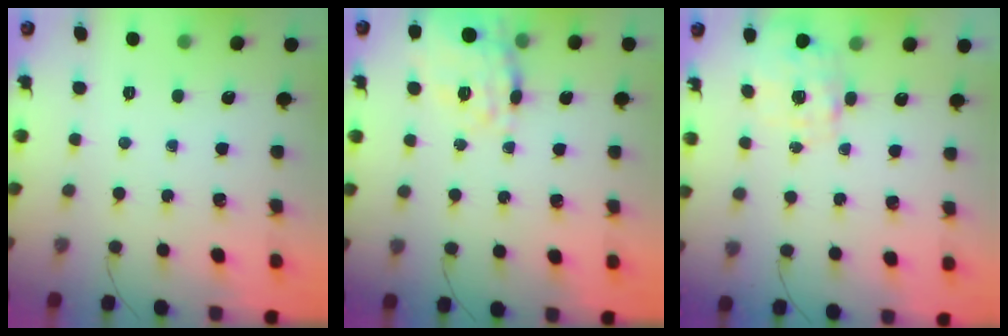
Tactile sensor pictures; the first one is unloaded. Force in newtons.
{"total": 17.9, "press": 17.8, "slide": 1.9}
{"total": 4.9, "press": 4.8, "slide": 0.9}